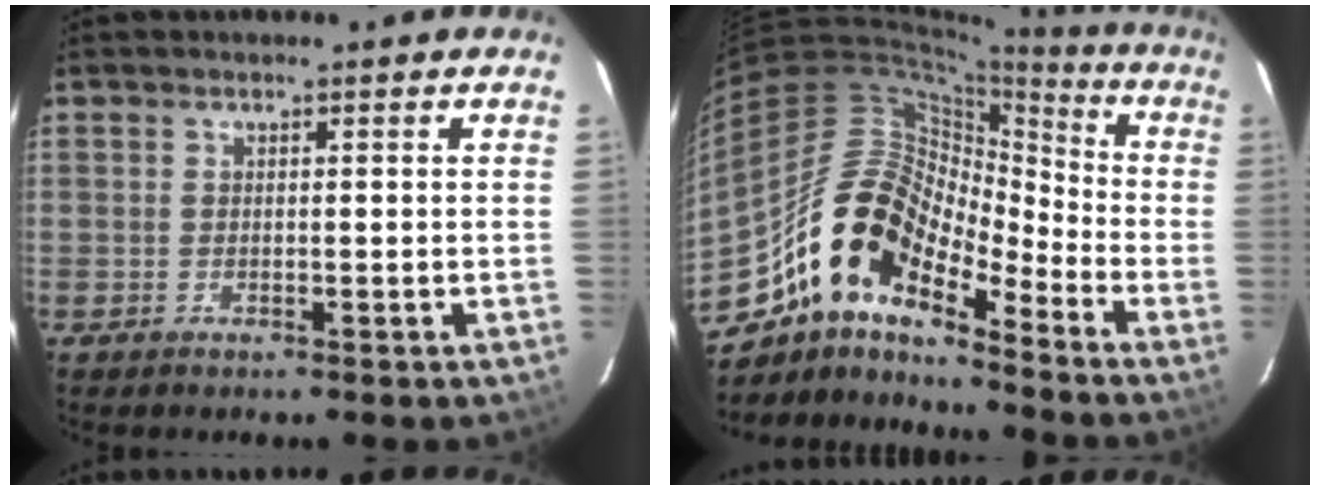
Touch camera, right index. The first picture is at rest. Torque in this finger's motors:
{"motor_torque": [0.75, -0.68, 0.63, 0.21]}